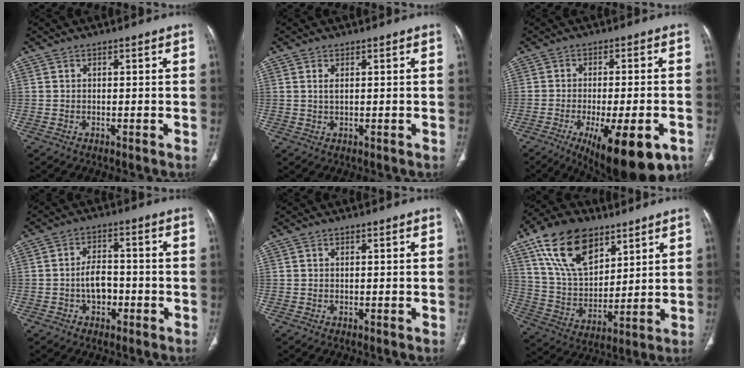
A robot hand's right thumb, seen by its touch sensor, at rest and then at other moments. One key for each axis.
{"total": 1.5, "fx": 0.6, "fy": 0.5, "fz": 1.3, "tx": -0.029, "ty": 0.000, "tz": 0.016}
{"total": 18.2, "fx": -8.9, "fy": 6.1, "fz": 14.7, "tx": -0.175, "ty": 0.010, "tz": -0.120}
{"total": 5.8, "fx": -1.7, "fy": 3.9, "fz": 4.0, "tx": -0.054, "ty": 0.024, "tz": -0.033}
{"total": 0.0}
{"total": 18.8, "fx": 10.4, "fy": 10.7, "fz": 11.4, "tx": -0.175, "ty": -0.034, "tz": 0.196}